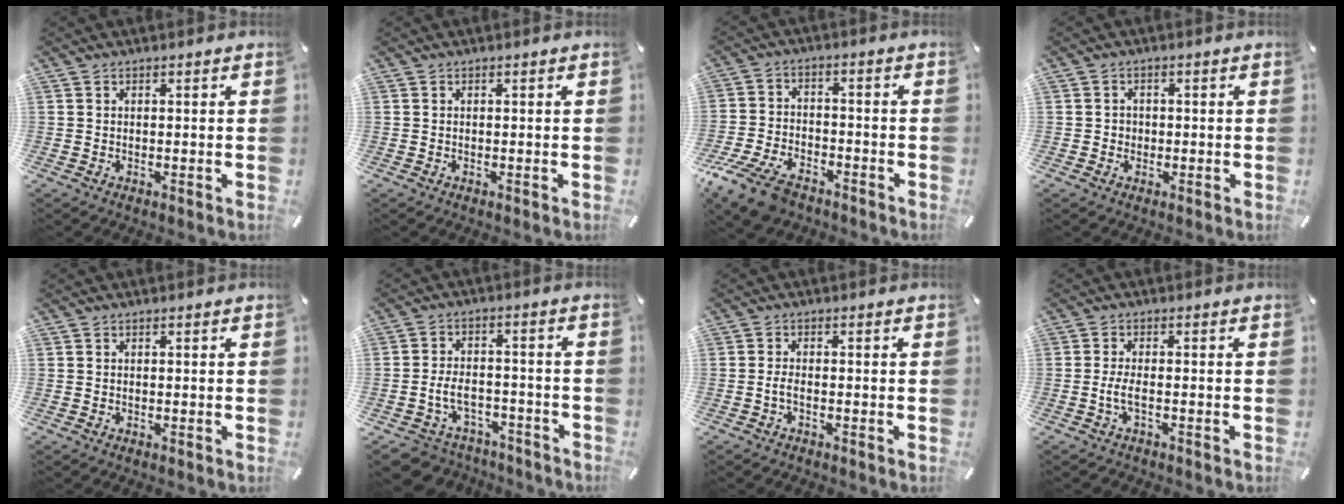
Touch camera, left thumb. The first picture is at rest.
{"total": 0.0}
{"total": 10.5, "force": [-7.6, 5.2, 5.1], "torque": [-0.105, 0.036, -0.143]}
{"total": 2.0, "force": [-0.5, 1.9, 0.5], "torque": [-0.010, 0.007, -0.013]}
{"total": 0.0}
{"total": 7.1, "force": [-2.8, 5.4, 3.5], "torque": [-0.081, 0.018, -0.052]}
{"total": 2.0, "force": [-0.9, 0.7, 1.7], "torque": [-0.036, 0.001, -0.018]}
{"total": 3.5, "force": [-1.1, 0.9, 3.2], "torque": [-0.071, -0.003, -0.023]}